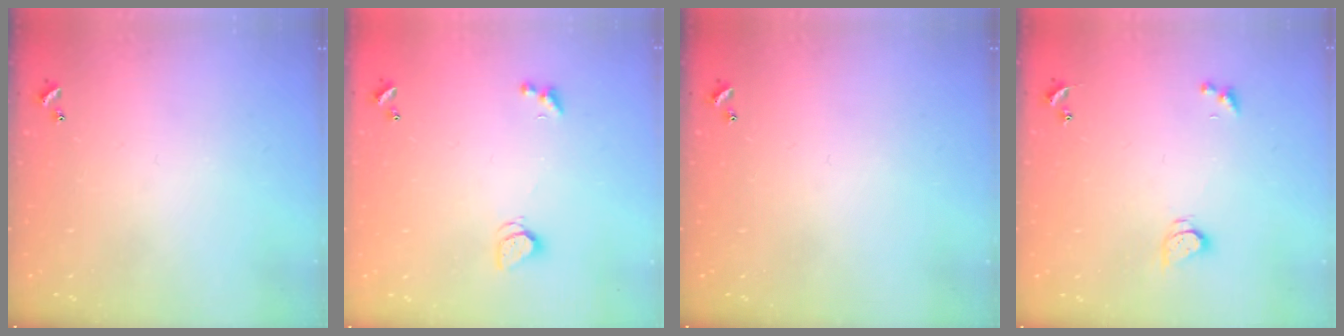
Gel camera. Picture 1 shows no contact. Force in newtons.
{"total": 2.0, "press": 2.0, "slide": 0.3}
{"total": 0.0}
{"total": 2.7, "press": 2.7, "slide": 0.3}